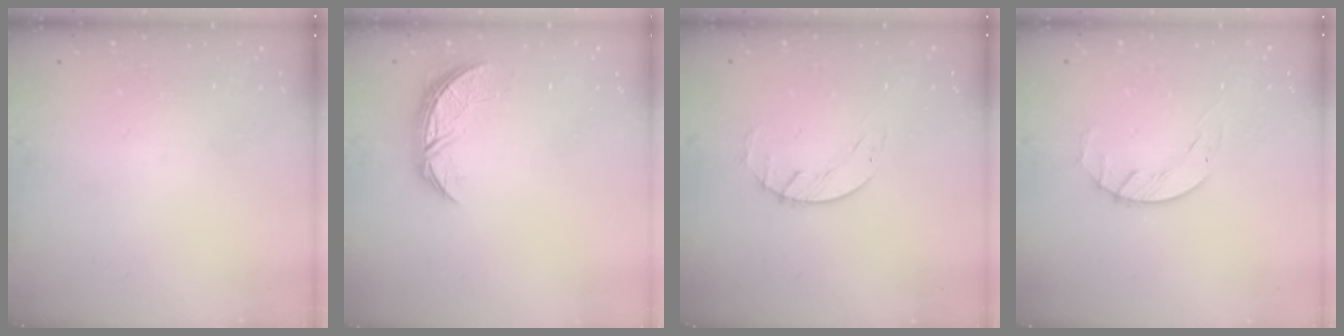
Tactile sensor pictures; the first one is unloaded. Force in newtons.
{"total": 7.3, "press": 7.3, "slide": 0.5}
{"total": 1.6, "press": 1.6, "slide": 0.3}
{"total": 1.8, "press": 1.7, "slide": 0.3}